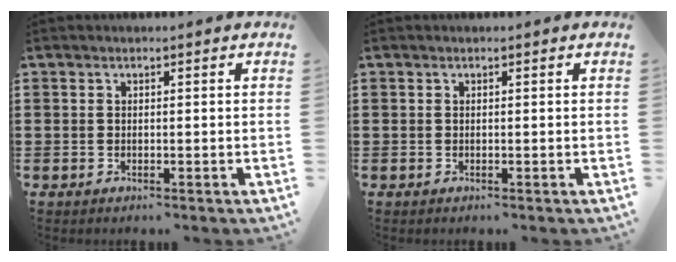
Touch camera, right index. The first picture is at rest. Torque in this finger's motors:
{"motor_torque": [0.00, 0.00, 0.00, 0.00]}